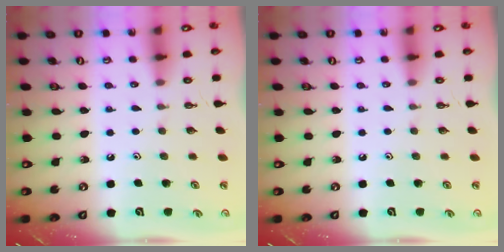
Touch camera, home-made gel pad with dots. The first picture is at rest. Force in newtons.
{"total": 0.0}